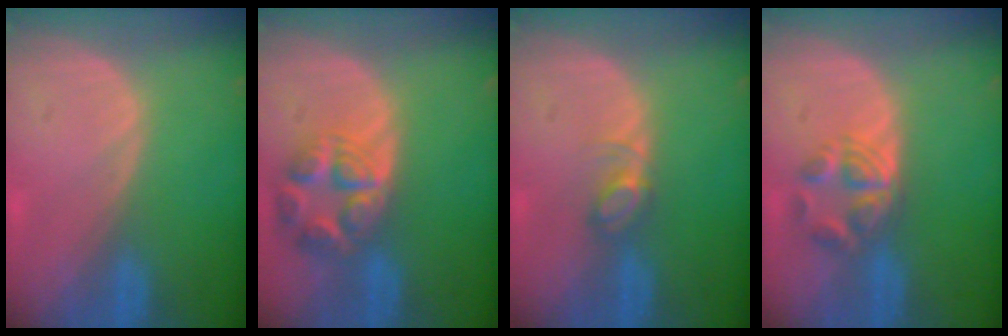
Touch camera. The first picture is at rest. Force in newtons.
{"total": 7.6, "press": 6.7, "slide": 3.6}
{"total": 2.8, "press": 2.8, "slide": 0.4}
{"total": 5.9, "press": 4.8, "slide": 3.5}